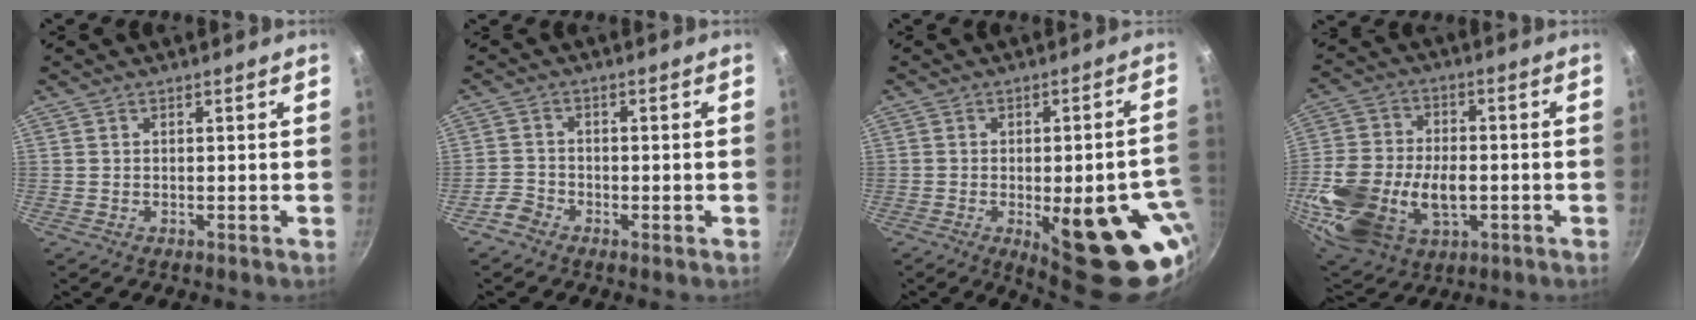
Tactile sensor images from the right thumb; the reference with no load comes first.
{"total": 2.9, "force": [-2.1, 1.9, 0.8], "torque": [-0.012, 0.021, -0.043]}
{"total": 22.5, "force": [-6.3, 8.0, 20.1], "torque": [-0.204, 0.005, -0.066]}
{"total": 23.0, "force": [-4.9, 15.1, 16.6], "torque": [-0.346, 0.009, -0.074]}